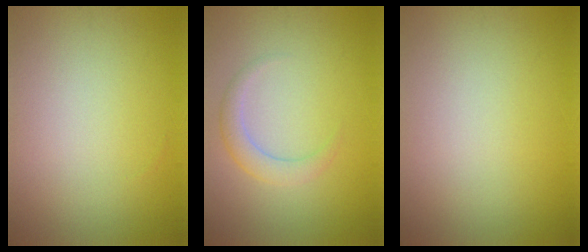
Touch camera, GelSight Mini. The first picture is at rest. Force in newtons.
{"total": 2.1, "press": 2.1, "slide": 0.1}
{"total": 0.0}